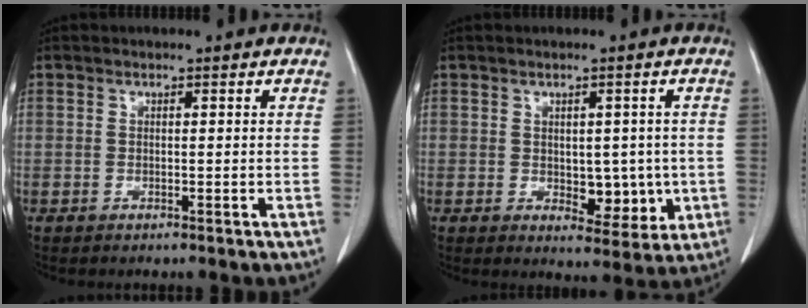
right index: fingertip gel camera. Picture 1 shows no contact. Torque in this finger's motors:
{"motor_torque": [0.02, 0.27, 0.03, 0.02]}